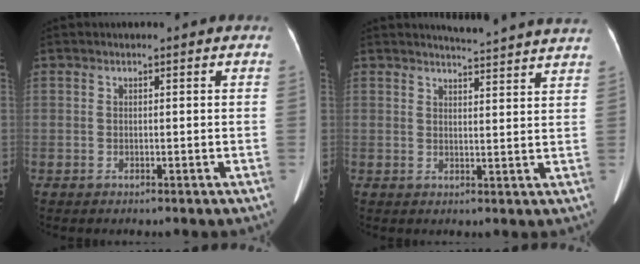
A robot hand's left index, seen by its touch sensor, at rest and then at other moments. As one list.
[{"total": 10.7, "force": [10.4, -0.9, 2.6], "torque": [-0.039, -0.023, 0.113]}]